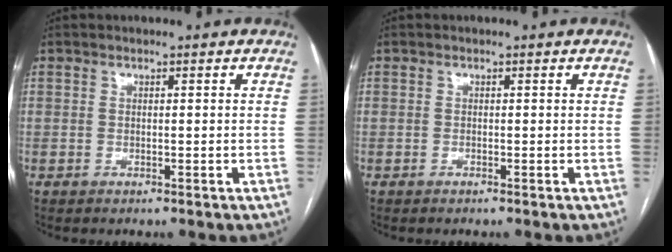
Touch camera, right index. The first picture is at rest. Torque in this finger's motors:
{"motor_torque": [-0.03, 0.04, -0.03, 0.01]}